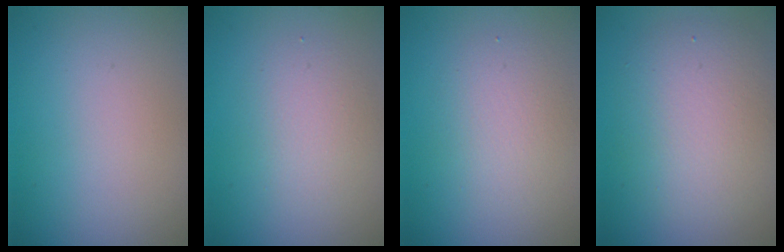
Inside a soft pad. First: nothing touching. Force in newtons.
{"total": 2.5, "press": 2.5, "slide": 0.1}
{"total": 2.9, "press": 2.9, "slide": 0.1}
{"total": 5.3, "press": 5.3, "slide": 0.2}